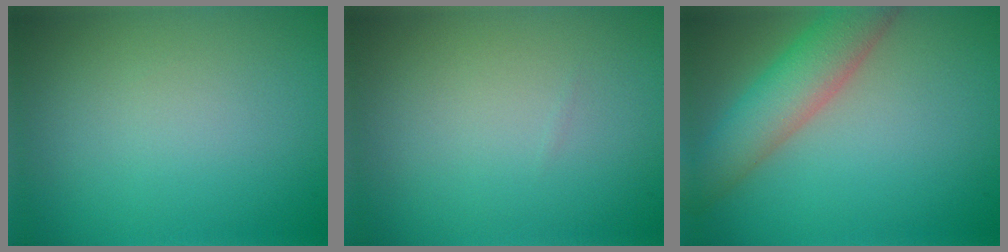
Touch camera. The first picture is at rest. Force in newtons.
{"total": 0.0}
{"total": 5.8, "press": 5.8, "slide": 0.5}